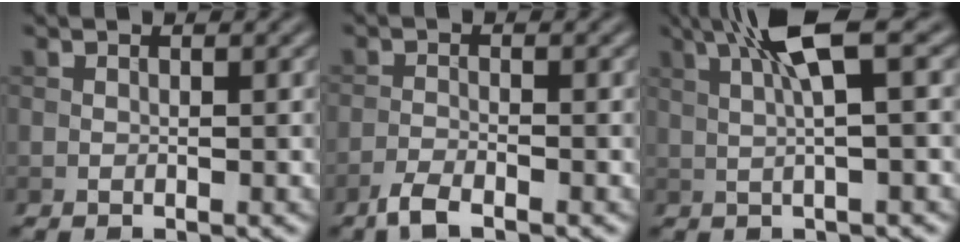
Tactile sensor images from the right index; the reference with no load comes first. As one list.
[{"total": 2.5, "force": [-1.9, 0.5, 1.6], "torque": [-0.034, -0.004, -0.044]}, {"total": 6.1, "force": [2.0, 0.9, 5.7], "torque": [-0.096, 0.018, 0.033]}]